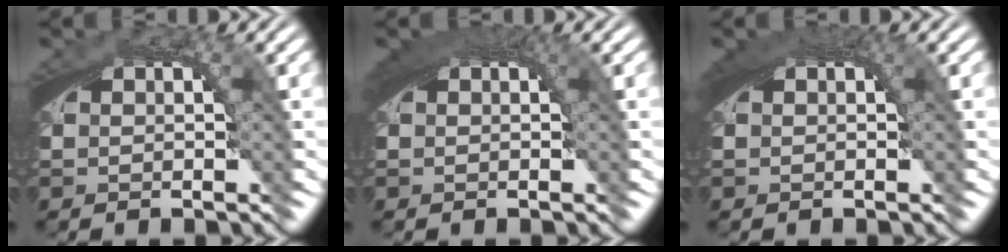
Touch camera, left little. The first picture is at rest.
{"total": 2.3, "force": [1.0, 0.5, 2.0], "torque": [-0.024, 0.008, 0.015]}
{"total": 2.2, "force": [0.9, 0.4, 2.0], "torque": [-0.025, 0.008, 0.014]}